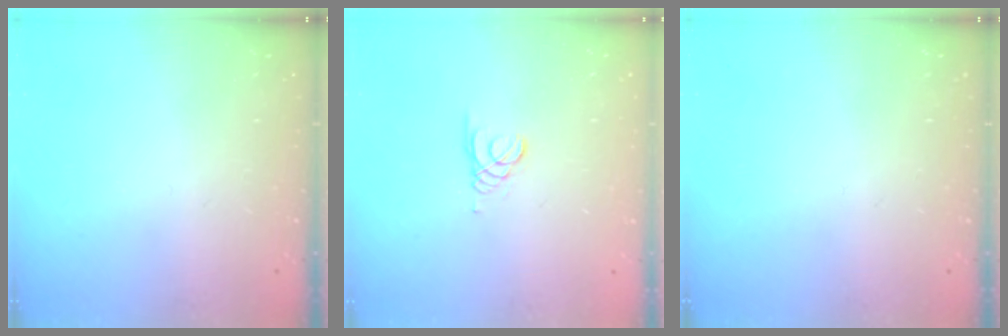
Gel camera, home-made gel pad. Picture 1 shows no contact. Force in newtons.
{"total": 1.5, "press": 1.5, "slide": 0.1}
{"total": 0.0}